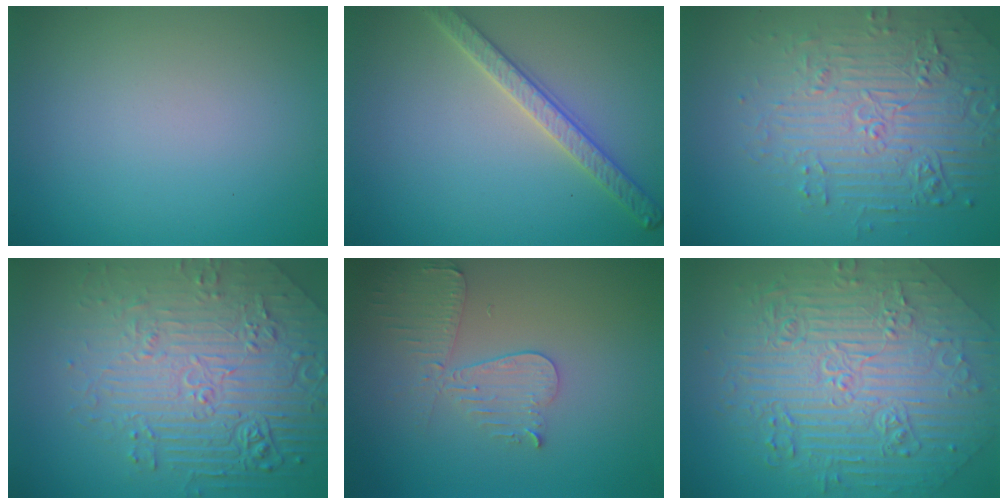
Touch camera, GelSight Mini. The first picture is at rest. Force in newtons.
{"total": 3.2, "press": 3.0, "slide": 1.0}
{"total": 6.4, "press": 5.1, "slide": 4.0}
{"total": 8.2, "press": 6.2, "slide": 5.4}
{"total": 3.6, "press": 3.2, "slide": 1.6}
{"total": 10.8, "press": 7.5, "slide": 7.8}